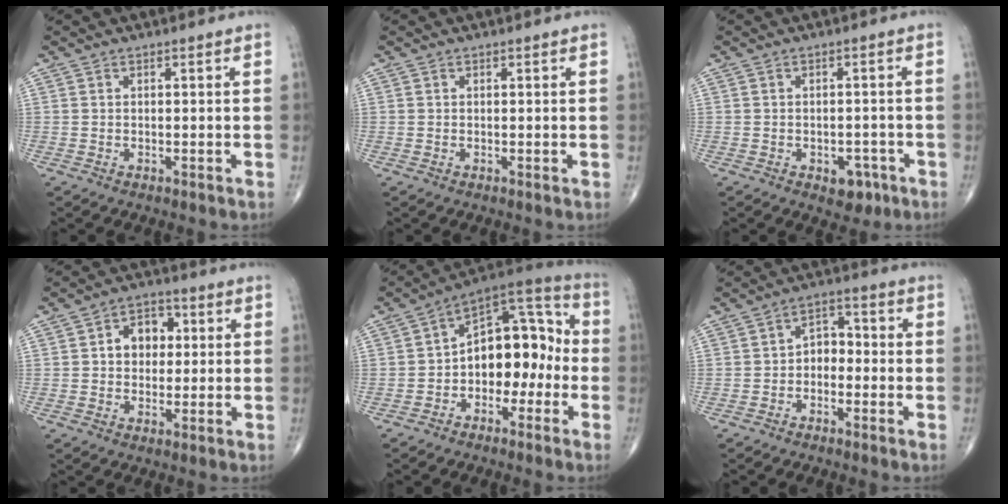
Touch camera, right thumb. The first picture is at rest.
{"total": 0.0}
{"total": 4.4, "force": [-2.1, 2.9, 2.6], "torque": [-0.013, 0.011, -0.023]}
{"total": 7.4, "force": [1.2, 5.6, 4.6], "torque": [-0.035, 0.013, 0.012]}
{"total": 14.4, "force": [-2.4, 9.2, 10.8], "torque": [-0.112, 0.052, -0.050]}
{"total": 5.0, "force": [-1.5, 3.6, 3.1], "torque": [-0.026, 0.032, -0.038]}